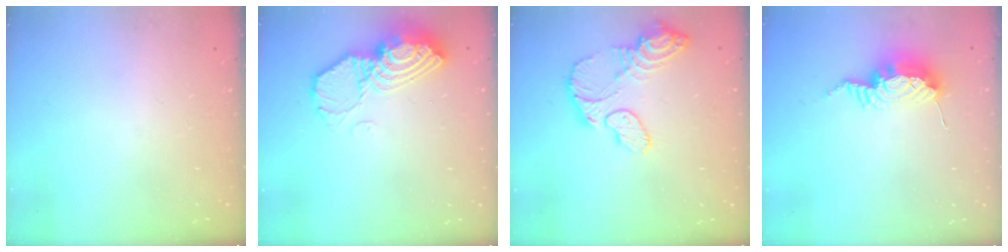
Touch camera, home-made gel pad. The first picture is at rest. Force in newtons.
{"total": 12.0, "press": 11.9, "slide": 0.7}
{"total": 12.2, "press": 12.2, "slide": 1.1}
{"total": 10.1, "press": 10.0, "slide": 1.0}